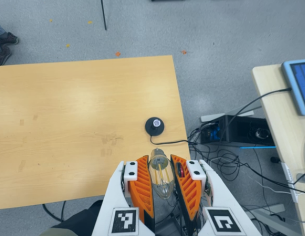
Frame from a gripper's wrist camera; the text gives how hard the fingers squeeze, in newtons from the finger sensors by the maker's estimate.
{"total": 17.9, "left": 19.1, "right": 16.6}